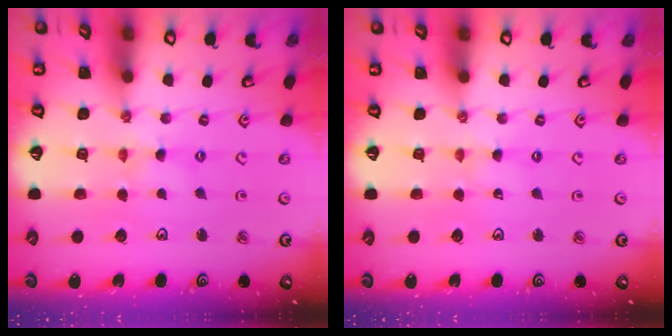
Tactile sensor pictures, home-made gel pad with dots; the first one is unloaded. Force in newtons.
{"total": 1.0, "press": 1.0, "slide": 0.2}